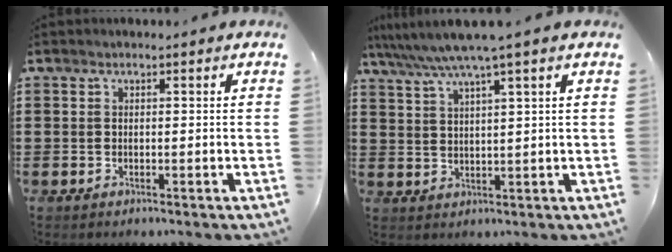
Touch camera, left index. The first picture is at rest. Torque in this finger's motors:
{"motor_torque": [1.09, -1.05, 0.69, 0.21]}